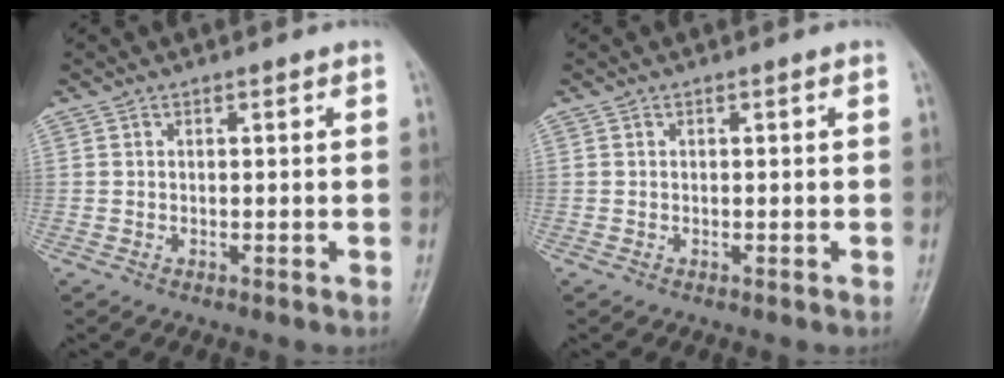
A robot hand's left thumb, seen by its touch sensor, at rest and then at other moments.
{"total": 0.0}